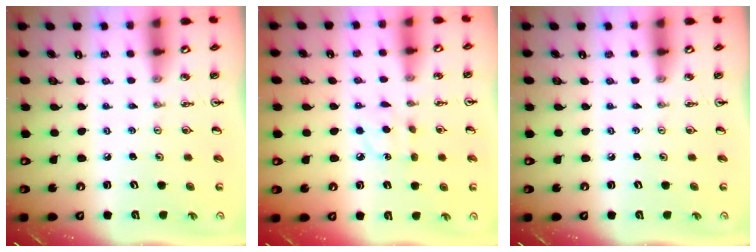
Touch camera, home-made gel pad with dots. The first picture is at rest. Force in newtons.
{"total": 7.0, "press": 7.0, "slide": 0.5}
{"total": 0.0}